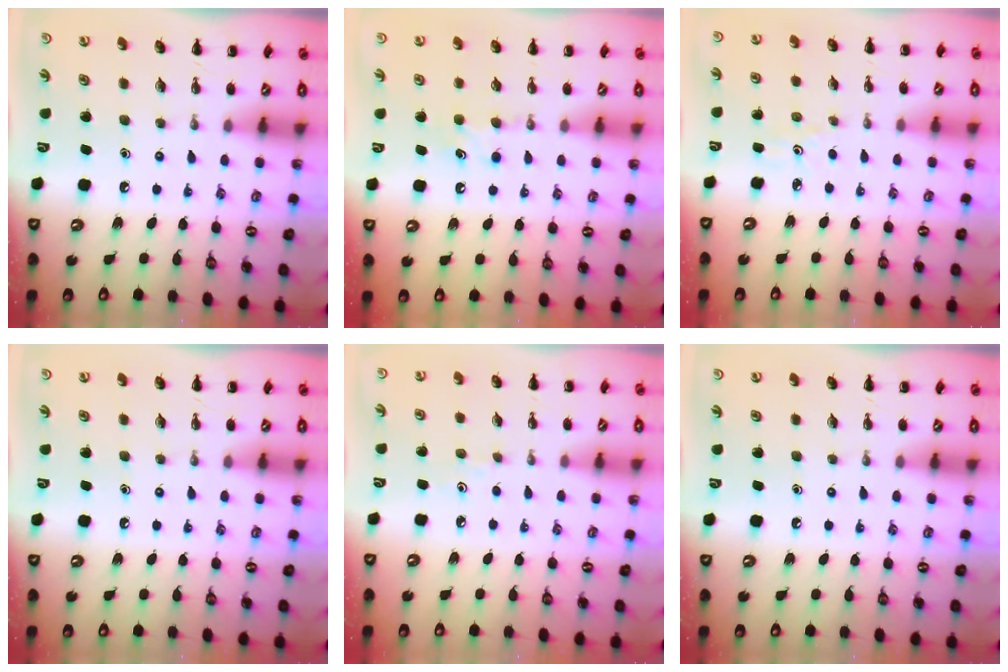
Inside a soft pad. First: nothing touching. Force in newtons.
{"total": 7.2, "press": 6.8, "slide": 2.1}
{"total": 1.7, "press": 1.6, "slide": 0.6}
{"total": 0.0}
{"total": 2.9, "press": 2.7, "slide": 0.9}
{"total": 0.0}